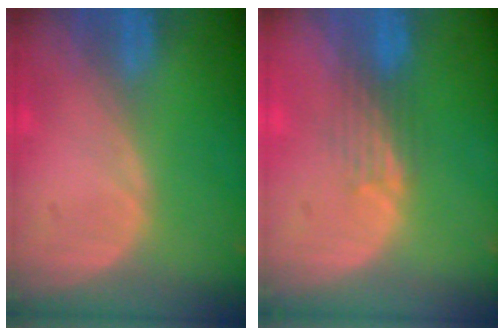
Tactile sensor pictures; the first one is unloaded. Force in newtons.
{"total": 3.7, "press": 3.2, "slide": 1.8}